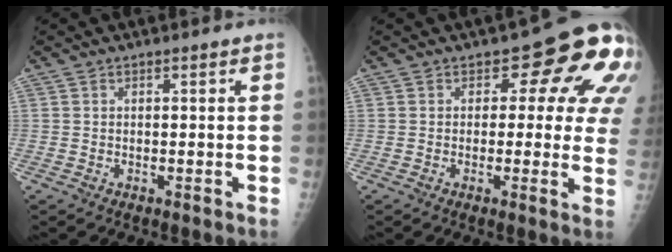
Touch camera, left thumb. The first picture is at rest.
{"total": 12.3, "force": [4.1, 6.7, 9.5], "torque": [-0.061, -0.014, 0.029]}